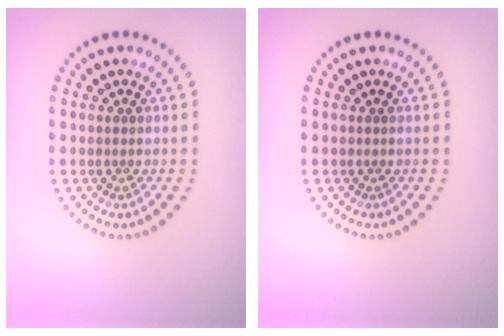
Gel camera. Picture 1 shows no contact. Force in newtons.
{"total": 0.0}